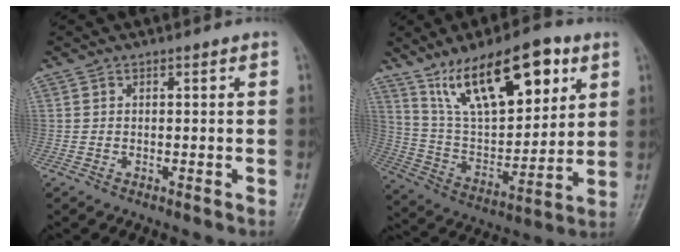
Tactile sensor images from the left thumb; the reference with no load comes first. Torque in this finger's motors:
{"motor_torque": [0.40, 0.62, 1.19, -1.58, 0.23]}